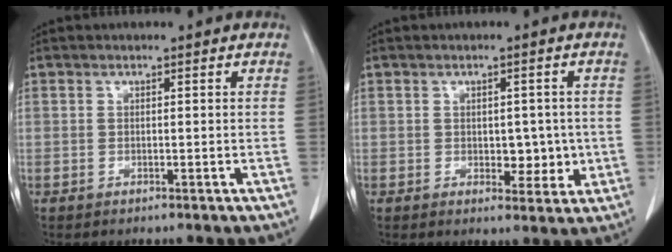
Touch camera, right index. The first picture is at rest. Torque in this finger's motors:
{"motor_torque": [0.00, 0.09, 0.01, 0.01]}